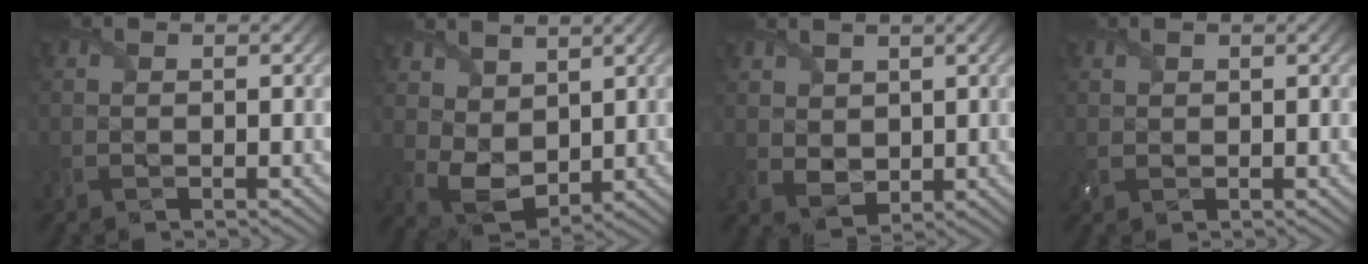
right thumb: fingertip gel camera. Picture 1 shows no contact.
{"total": 6.4, "force": [2.8, 4.4, 3.8], "torque": [-0.099, -0.010, 0.057]}
{"total": 3.8, "force": [1.9, 2.8, 1.7], "torque": [-0.054, -0.003, 0.036]}
{"total": 1.4, "force": [0.7, 1.0, 0.6], "torque": [-0.021, 0.001, 0.015]}